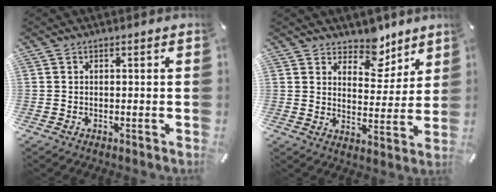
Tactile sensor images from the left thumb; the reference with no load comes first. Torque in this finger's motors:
{"motor_torque": [0.41, -0.61, 0.20, -0.09, 0.00]}